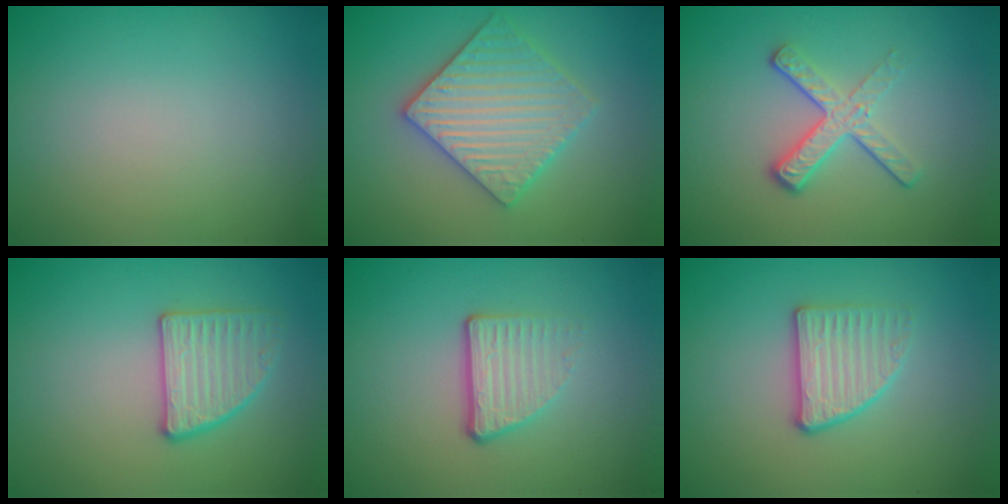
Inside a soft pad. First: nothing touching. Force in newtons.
{"total": 5.7, "press": 5.6, "slide": 1.1}
{"total": 3.8, "press": 2.5, "slide": 2.9}
{"total": 2.8, "press": 2.8, "slide": 0.3}
{"total": 3.5, "press": 2.3, "slide": 2.6}
{"total": 2.8, "press": 2.5, "slide": 1.2}